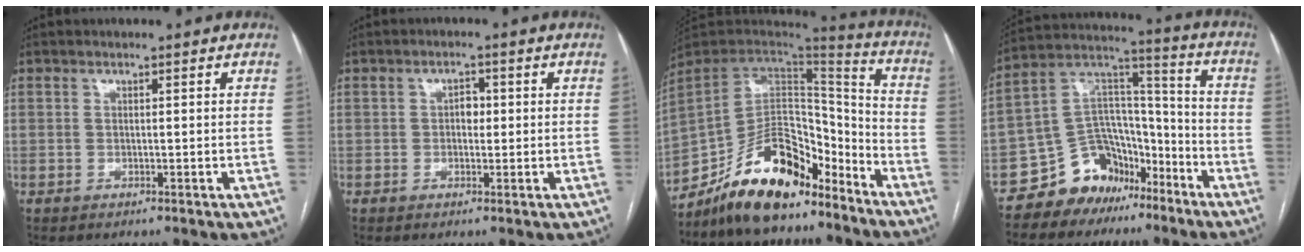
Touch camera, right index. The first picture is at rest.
{"total": 2.1, "force": [0.1, 1.4, 1.5], "torque": [-0.020, 0.006, 0.001]}
{"total": 17.1, "force": [-12.9, 6.6, 9.2], "torque": [-0.150, 0.033, -0.225]}
{"total": 12.4, "force": [-8.8, 8.0, 3.7], "torque": [-0.070, 0.075, -0.152]}